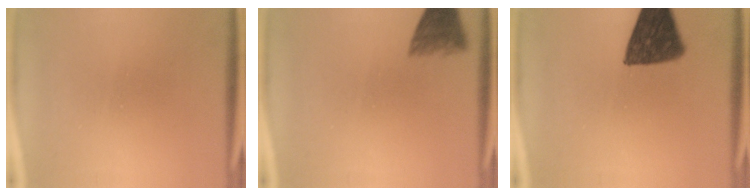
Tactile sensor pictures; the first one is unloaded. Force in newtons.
{"total": 4.0}
{"total": 11.6}